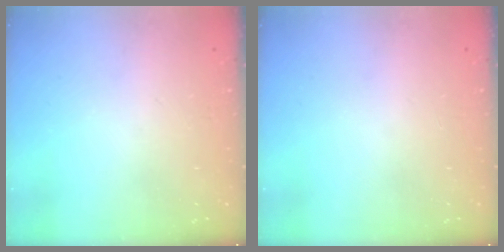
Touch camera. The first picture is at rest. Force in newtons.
{"total": 0.0}